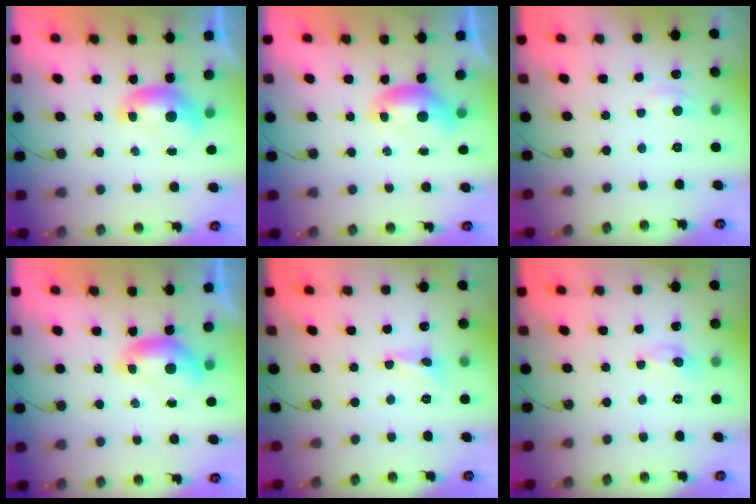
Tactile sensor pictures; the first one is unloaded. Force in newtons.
{"total": 0.0}
{"total": 1.3, "press": 1.2, "slide": 0.5}
{"total": 0.0}
{"total": 2.4, "press": 2.3, "slide": 0.5}
{"total": 0.0}